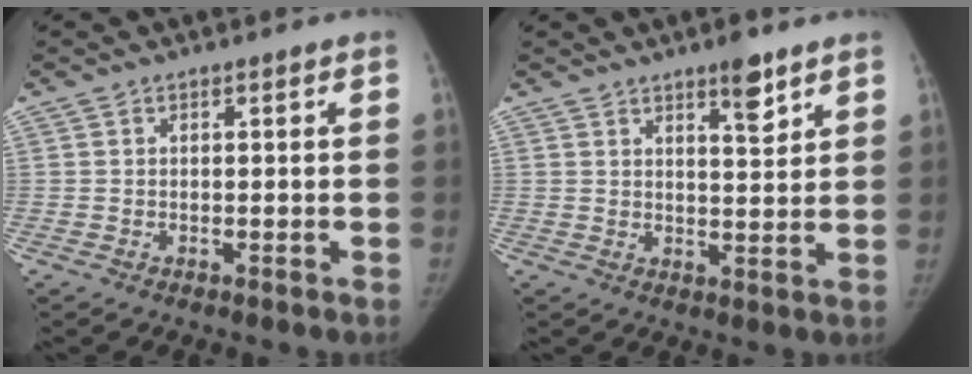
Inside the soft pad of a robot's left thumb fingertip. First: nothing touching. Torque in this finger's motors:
{"motor_torque": [0.55, -0.34, 0.52, -0.69, 0.08]}